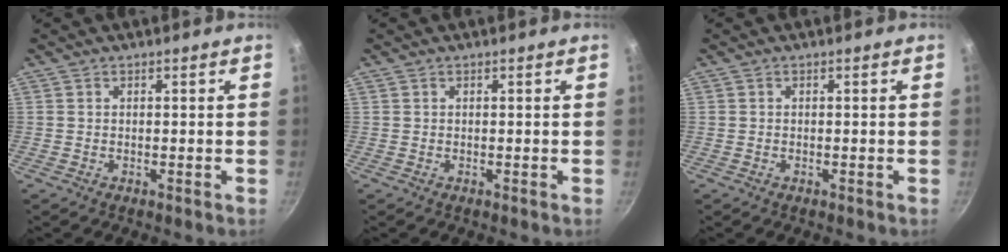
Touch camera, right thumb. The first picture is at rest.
{"total": 0.0}
{"total": 0.0}